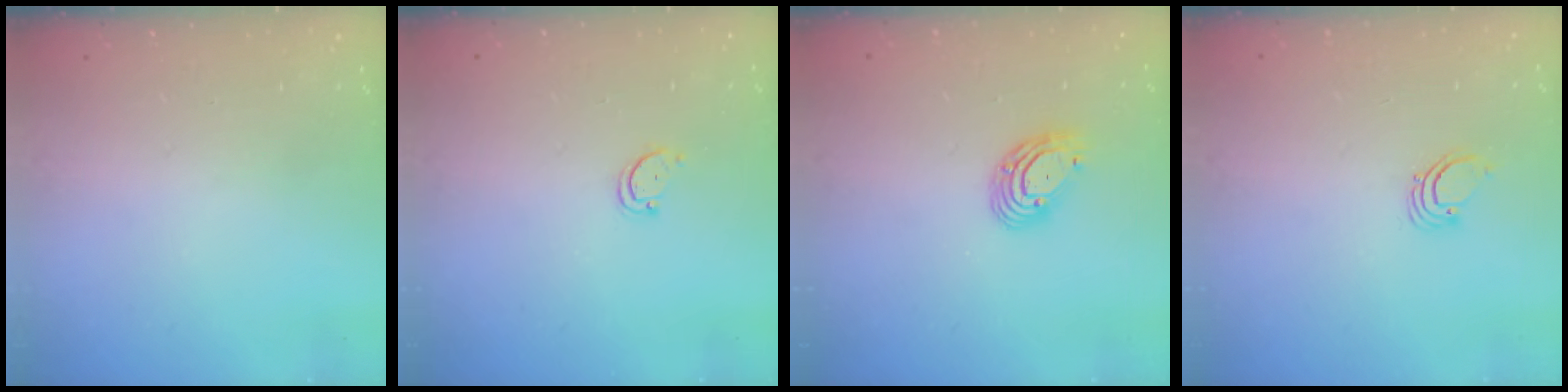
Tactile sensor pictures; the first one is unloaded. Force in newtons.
{"total": 2.9, "press": 2.9, "slide": 0.4}
{"total": 7.3, "press": 7.2, "slide": 1.3}
{"total": 2.2, "press": 2.2, "slide": 0.2}